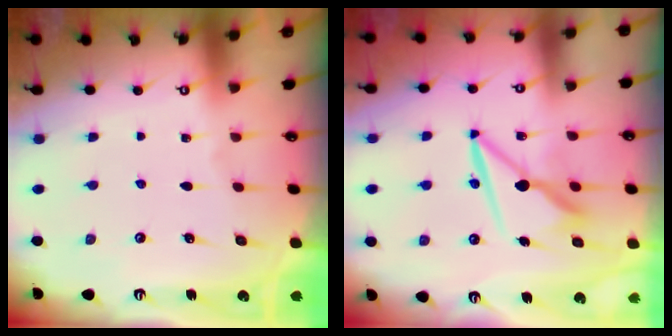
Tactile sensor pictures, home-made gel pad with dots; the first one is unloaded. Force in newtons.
{"total": 9.0, "press": 8.9, "slide": 1.3}